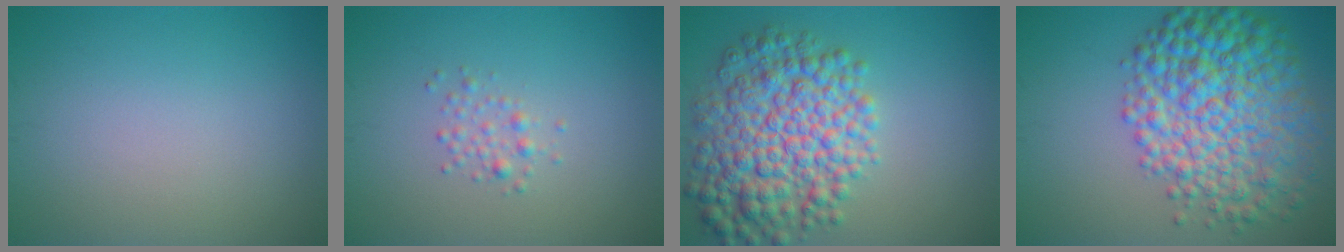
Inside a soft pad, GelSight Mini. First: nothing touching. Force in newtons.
{"total": 1.3, "press": 1.3, "slide": 0.0}
{"total": 8.8, "press": 8.8, "slide": 0.0}
{"total": 9.9, "press": 9.9, "slide": 0.1}